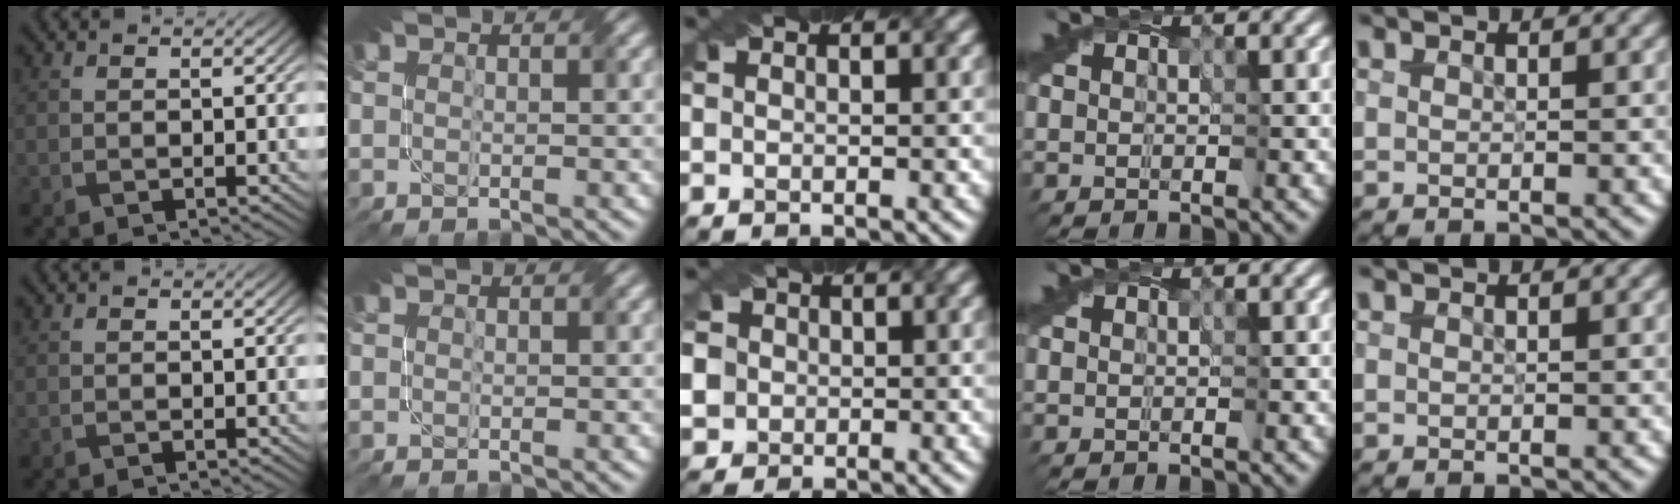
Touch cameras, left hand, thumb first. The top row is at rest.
{"middle": {"total": 8.2, "force": [0.5, 7.6, 2.9], "torque": [-0.071, 0.026, -0.006]}}